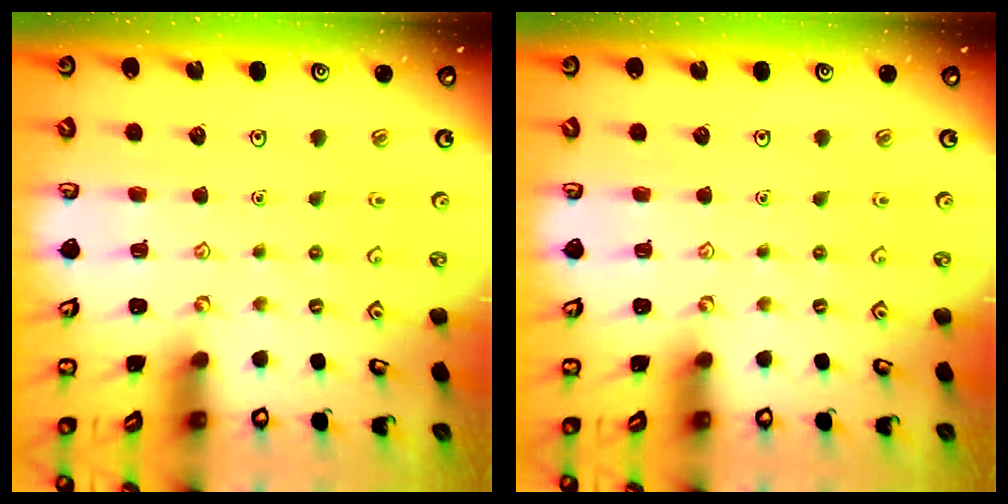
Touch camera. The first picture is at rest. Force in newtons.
{"total": 0.0}